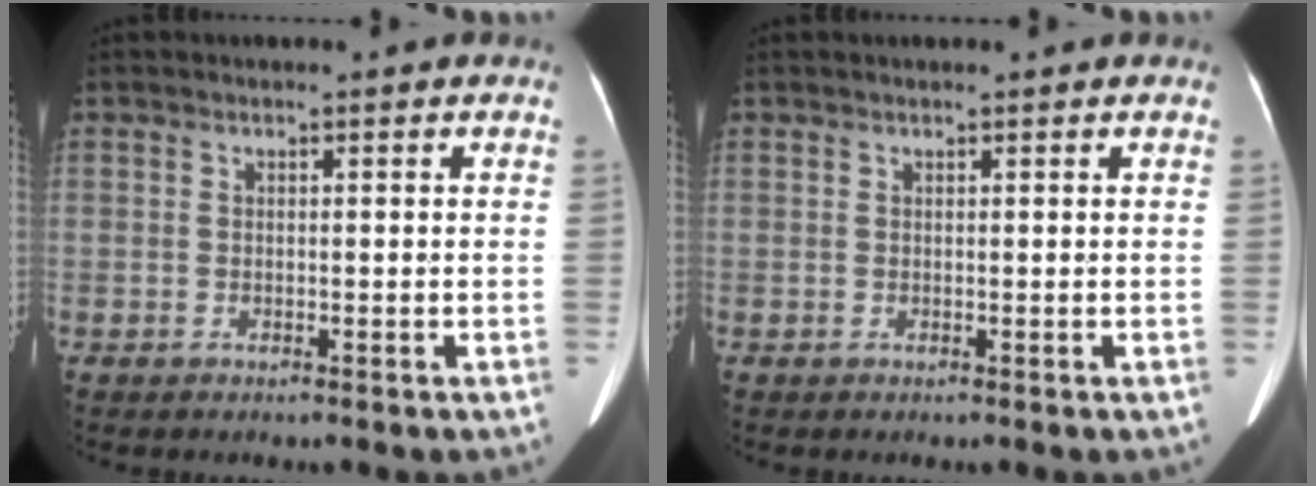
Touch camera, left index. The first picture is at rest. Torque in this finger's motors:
{"motor_torque": [0.18, 0.16, 0.00, 0.01]}